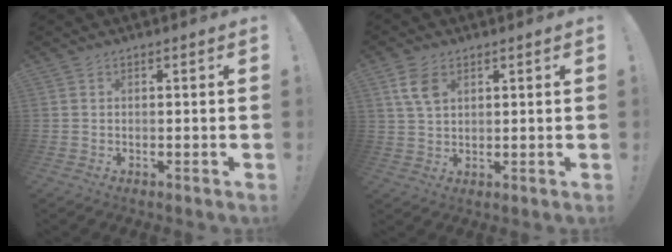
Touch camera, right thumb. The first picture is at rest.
{"total": 6.5, "force": [2.9, 4.0, 4.2], "torque": [-0.078, -0.006, 0.055]}